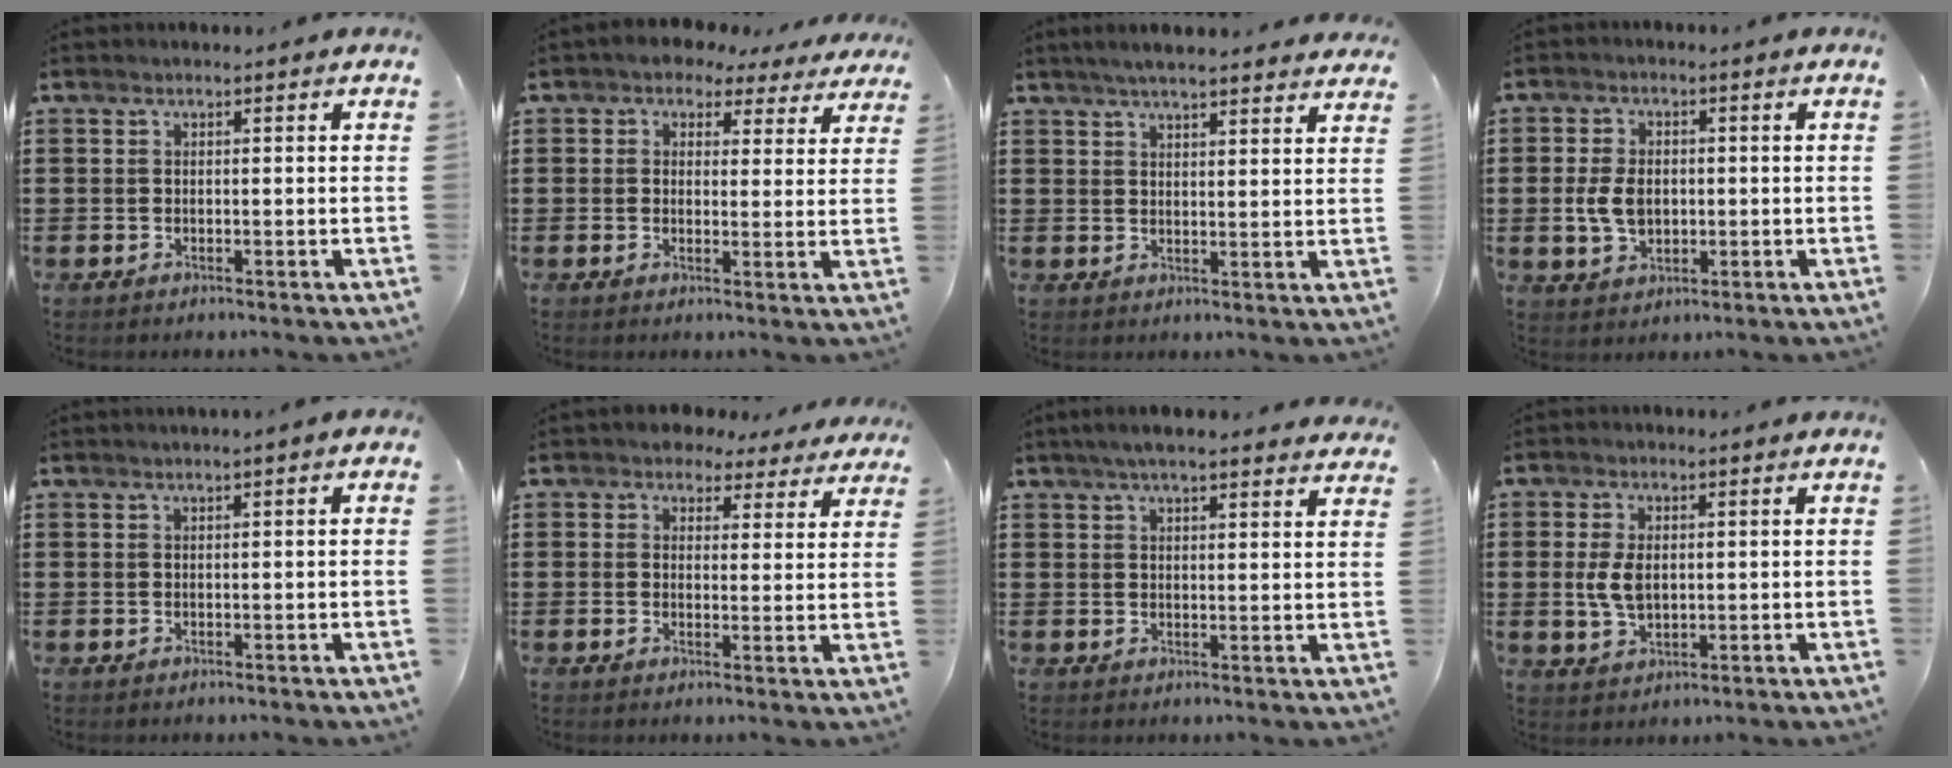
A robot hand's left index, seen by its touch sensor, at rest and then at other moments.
{"total": 3.2, "force": [2.6, 1.8, 0.6], "torque": [-0.021, -0.008, 0.043]}
{"total": 4.1, "force": [3.8, 0.0, 1.4], "torque": [-0.037, -0.009, 0.069]}
{"total": 5.5, "force": [-0.2, 3.7, 4.1], "torque": [-0.102, 0.003, -0.009]}
{"total": 0.7, "force": [0.1, 0.0, 0.6], "torque": [-0.009, -0.005, 0.003]}
{"total": 3.6, "force": [3.0, 1.8, 0.6], "torque": [-0.019, -0.002, 0.054]}
{"total": 4.1, "force": [3.5, 0.4, 2.1], "torque": [-0.048, 0.000, 0.064]}
{"total": 5.1, "force": [0.4, 3.1, 4.0], "torque": [-0.103, 0.001, 0.001]}